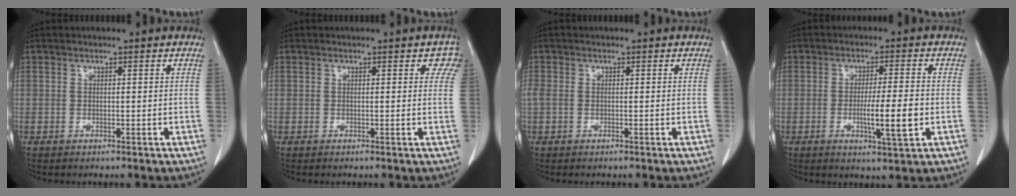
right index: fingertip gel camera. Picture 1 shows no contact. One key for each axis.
{"total": 2.5, "fx": 1.5, "fy": 1.6, "fz": 1.2, "tx": 0.008, "ty": 0.005, "tz": 0.004}
{"total": 1.5, "fx": -0.1, "fy": 1.0, "fz": 1.1, "tx": -0.043, "ty": 0.011, "tz": 0.002}
{"total": 7.0, "fx": -1.6, "fy": 0.0, "fz": 6.8, "tx": -0.113, "ty": -0.012, "tz": -0.026}